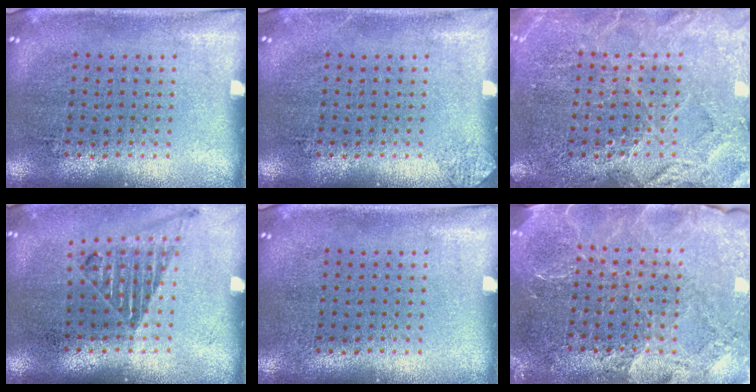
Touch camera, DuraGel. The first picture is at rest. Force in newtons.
{"total": 0.6, "press": 0.6, "slide": 0.2}
{"total": 4.9, "press": 4.8, "slide": 0.6}
{"total": 1.1, "press": 1.1, "slide": 0.2}
{"total": 0.0}
{"total": 3.6, "press": 3.4, "slide": 1.1}